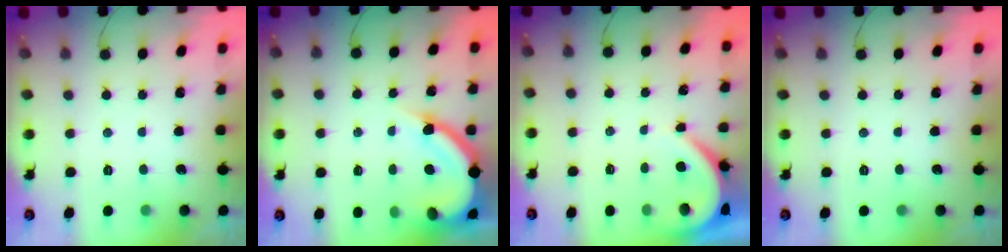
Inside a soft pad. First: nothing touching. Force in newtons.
{"total": 11.9, "press": 11.9, "slide": 0.8}
{"total": 3.8, "press": 3.8, "slide": 0.2}
{"total": 0.0}